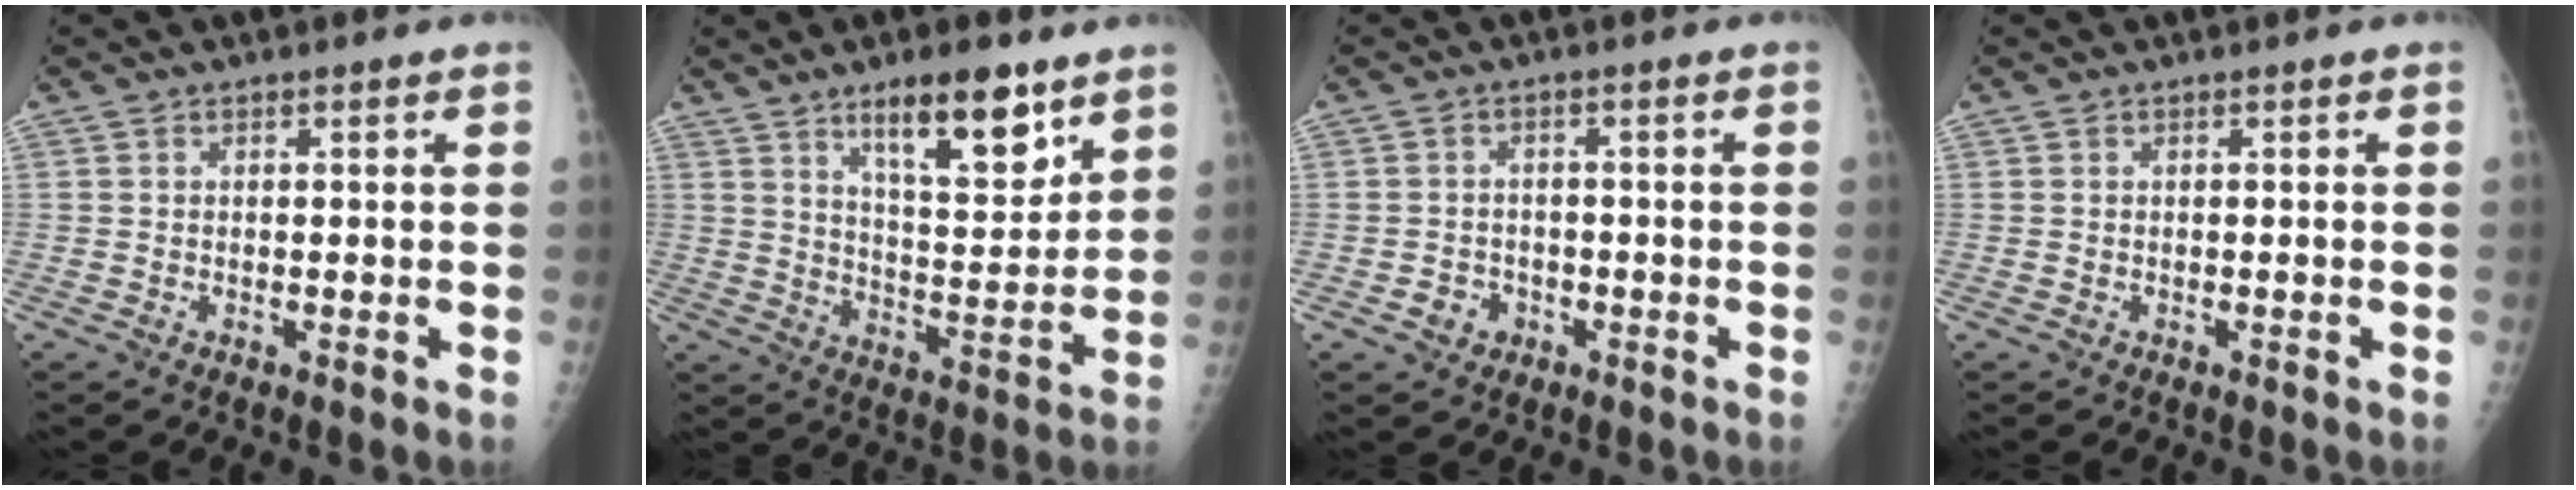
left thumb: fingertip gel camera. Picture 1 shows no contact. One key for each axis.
{"total": 13.8, "fx": 8.6, "fy": 4.5, "fz": 9.8, "tx": -0.124, "ty": -0.057, "tz": 0.142}
{"total": 3.3, "fx": -1.4, "fy": 2.8, "fz": 0.9, "tx": 0.002, "ty": 0.011, "tz": -0.020}
{"total": 0.0}